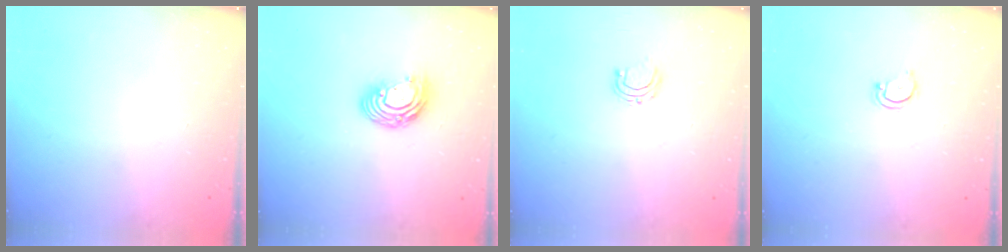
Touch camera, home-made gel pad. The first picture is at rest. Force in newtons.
{"total": 9.9, "press": 9.9, "slide": 0.8}
{"total": 5.9, "press": 5.9, "slide": 0.5}
{"total": 3.0, "press": 3.0, "slide": 0.2}